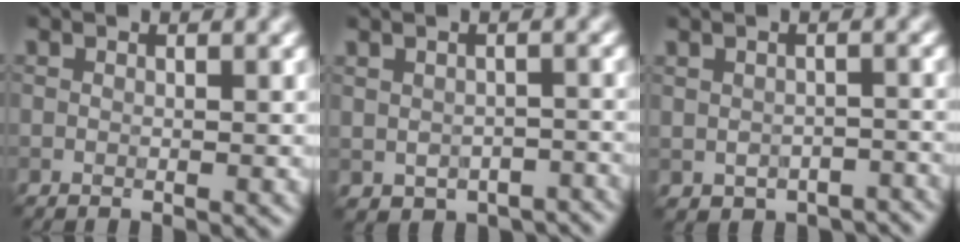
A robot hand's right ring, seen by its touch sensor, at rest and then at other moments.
{"total": 3.1, "force": [-1.9, 2.0, 1.3], "torque": [-0.014, -0.017, -0.016]}
{"total": 3.0, "force": [-2.1, 1.9, 1.1], "torque": [-0.009, -0.016, -0.021]}